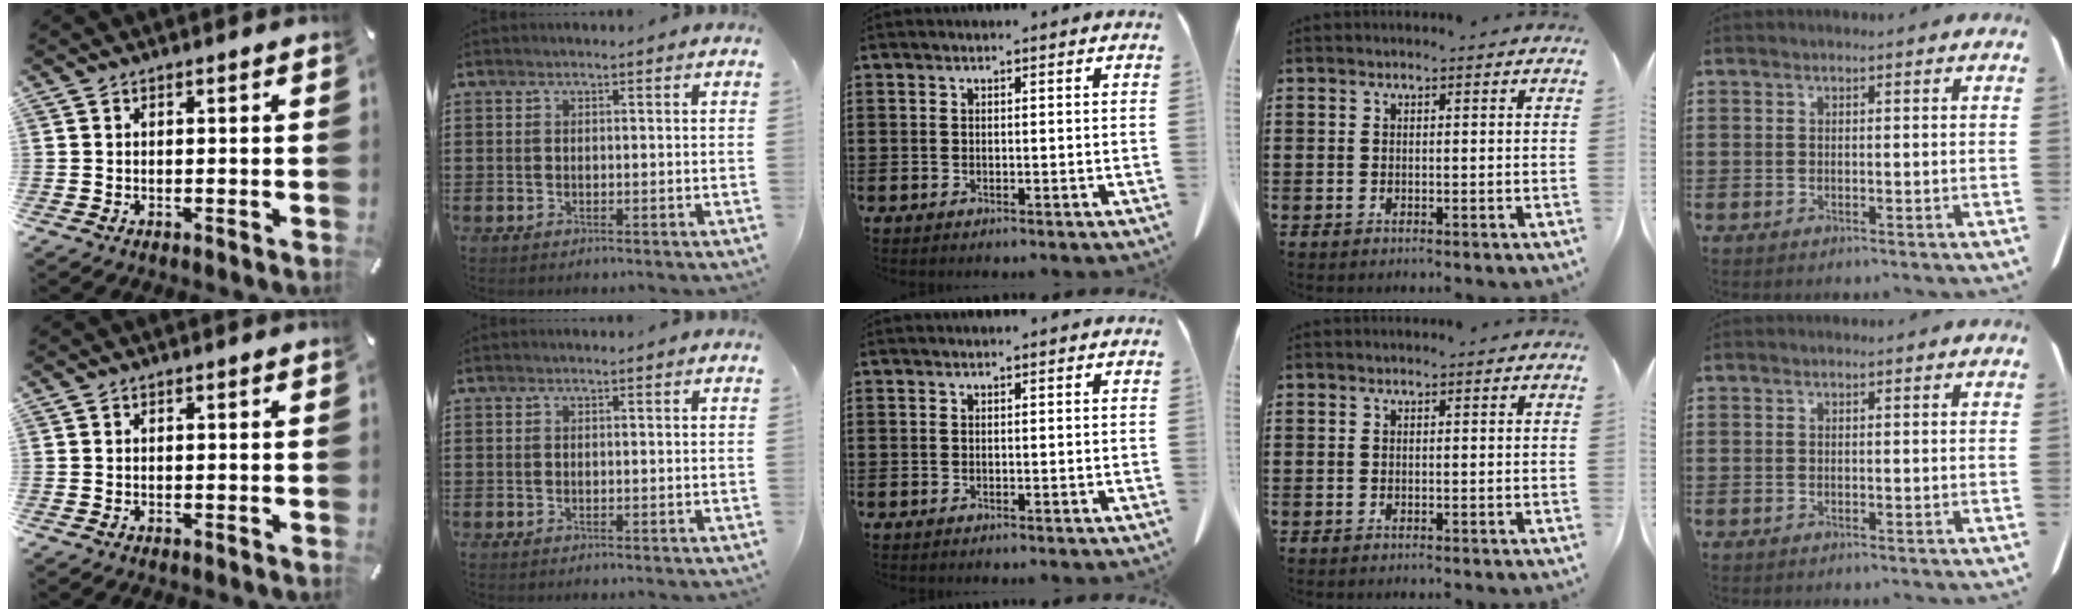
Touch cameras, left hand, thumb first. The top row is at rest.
{}